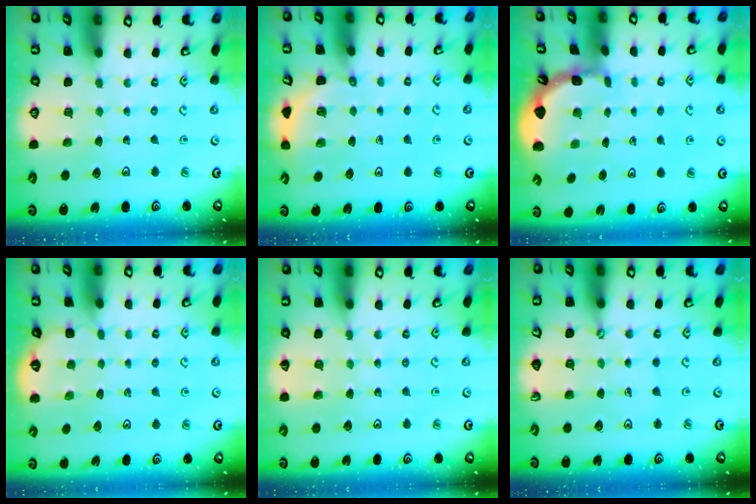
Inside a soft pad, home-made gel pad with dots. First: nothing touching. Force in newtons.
{"total": 2.7, "press": 2.7, "slide": 0.2}
{"total": 1.8, "press": 1.8, "slide": 0.1}
{"total": 1.6, "press": 1.5, "slide": 0.5}
{"total": 4.0, "press": 3.7, "slide": 1.5}
{"total": 0.7, "press": 0.7, "slide": 0.0}